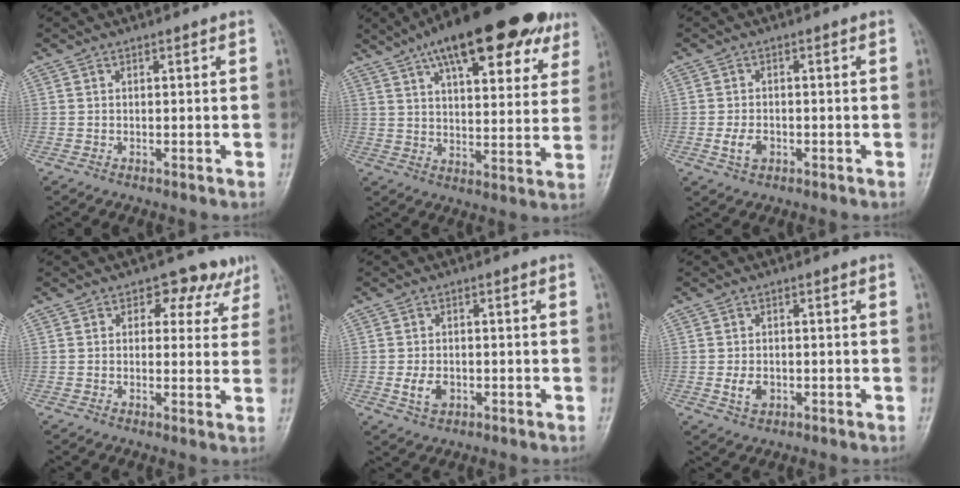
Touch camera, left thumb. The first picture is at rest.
{"total": 25.1, "force": [14.8, 9.4, 17.9], "torque": [-0.236, -0.011, 0.213]}
{"total": 3.4, "force": [-1.1, 2.3, 2.2], "torque": [-0.040, 0.003, -0.020]}
{"total": 6.4, "force": [3.8, 4.5, 2.5], "torque": [0.013, -0.012, 0.036]}
{"total": 3.9, "force": [-1.0, 2.7, 2.6], "torque": [-0.046, -0.001, -0.014]}
{"total": 3.3, "force": [-0.7, 2.3, 2.2], "torque": [-0.036, -0.001, -0.010]}